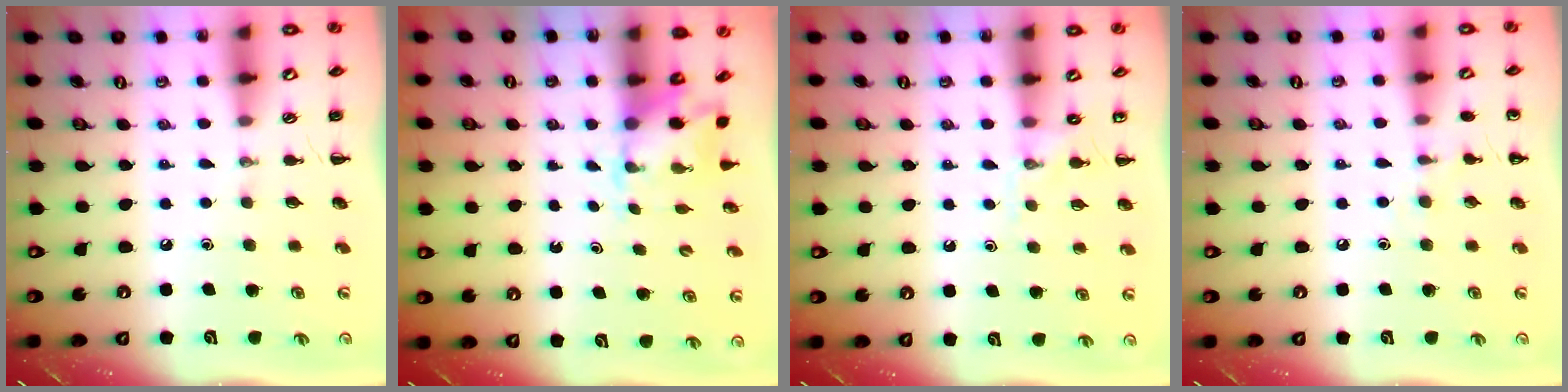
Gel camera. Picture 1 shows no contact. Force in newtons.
{"total": 2.3, "press": 2.3, "slide": 0.5}
{"total": 6.1, "press": 5.9, "slide": 1.5}
{"total": 6.0, "press": 5.7, "slide": 1.9}